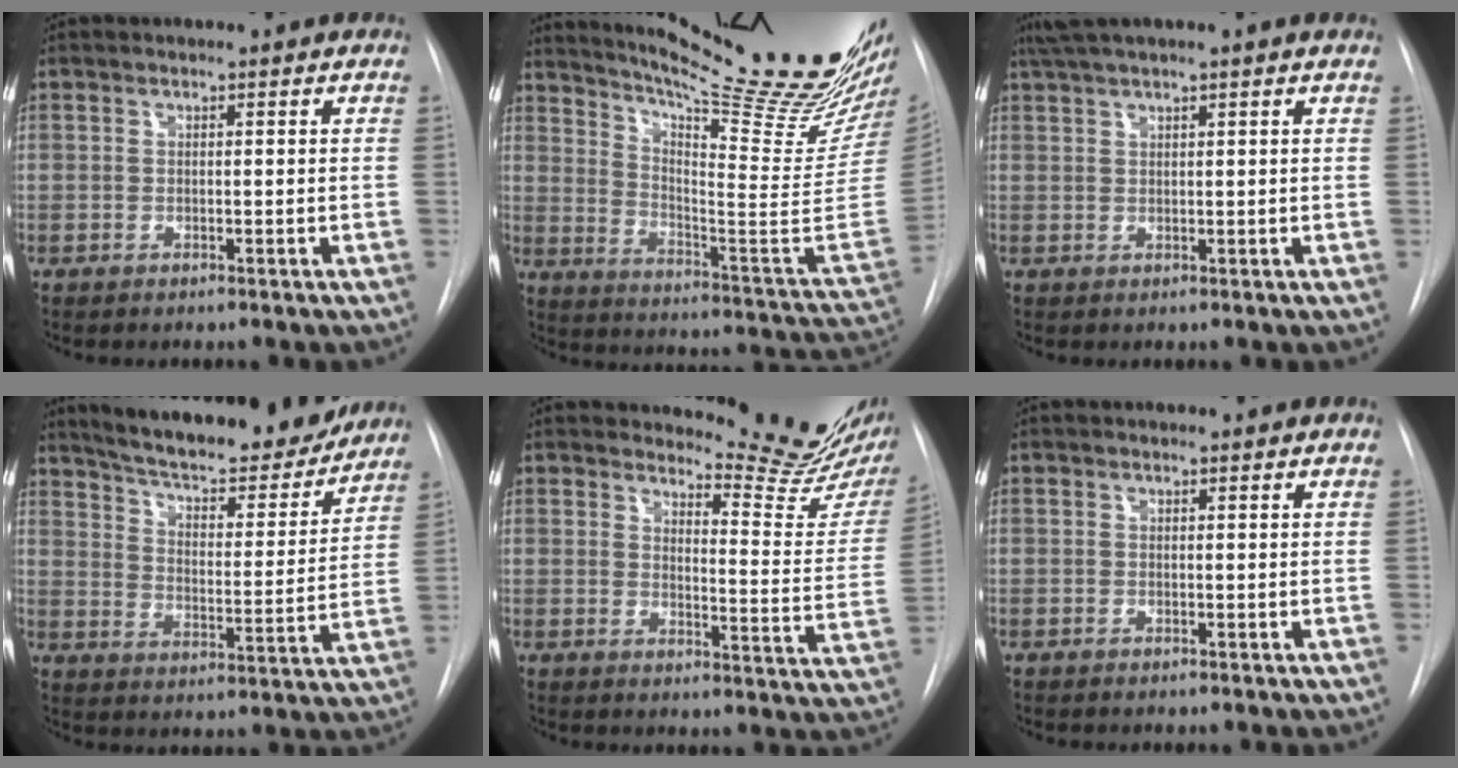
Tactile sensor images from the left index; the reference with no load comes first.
{"total": 29.0, "force": [24.2, -0.6, 16.0], "torque": [-0.250, -0.128, 0.330]}
{"total": 5.2, "force": [3.8, -0.9, 3.4], "torque": [-0.060, 0.034, 0.071]}
{"total": 21.4, "force": [18.9, 4.5, 9.0], "torque": [-0.146, -0.022, 0.264]}
{"total": 11.8, "force": [11.3, -0.2, 3.4], "torque": [-0.043, -0.100, 0.129]}
{"total": 0.5, "force": [0.5, -0.2, 0.1], "torque": [-0.009, 0.002, 0.003]}